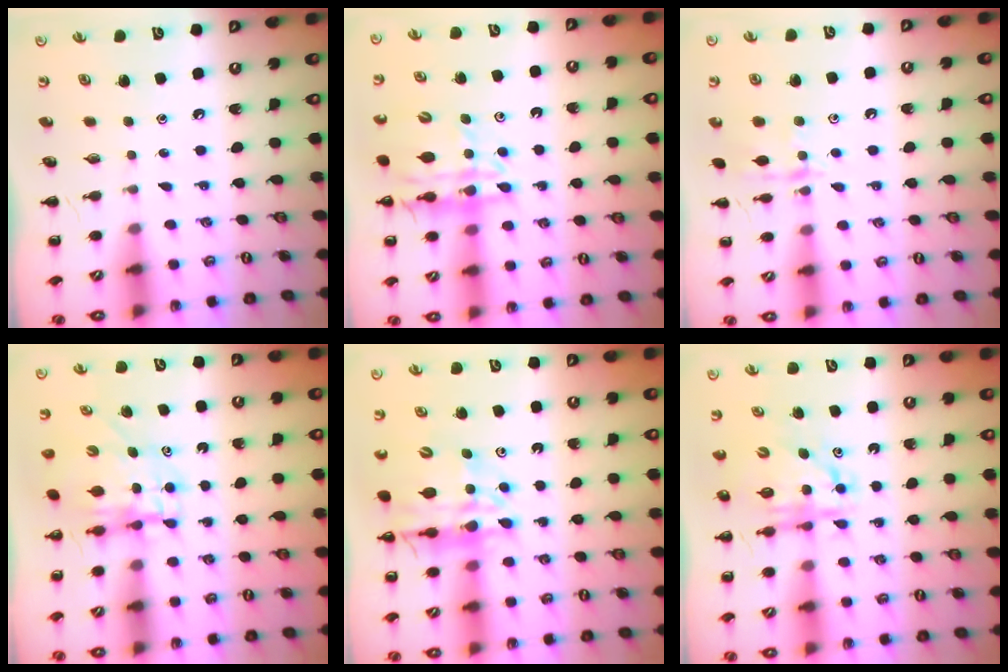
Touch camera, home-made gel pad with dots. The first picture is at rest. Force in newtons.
{"total": 15.8, "press": 15.4, "slide": 3.8}
{"total": 11.0, "press": 11.0, "slide": 0.6}
{"total": 6.2, "press": 6.1, "slide": 1.1}
{"total": 16.7, "press": 16.2, "slide": 4.2}
{"total": 6.2, "press": 6.1, "slide": 1.0}